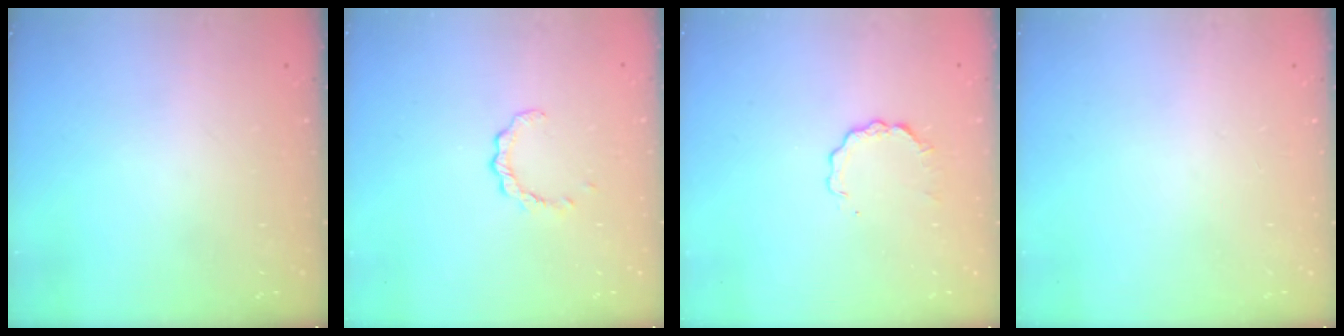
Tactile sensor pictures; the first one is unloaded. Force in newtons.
{"total": 2.9, "press": 2.9, "slide": 0.3}
{"total": 3.6, "press": 3.6, "slide": 0.4}
{"total": 0.0}